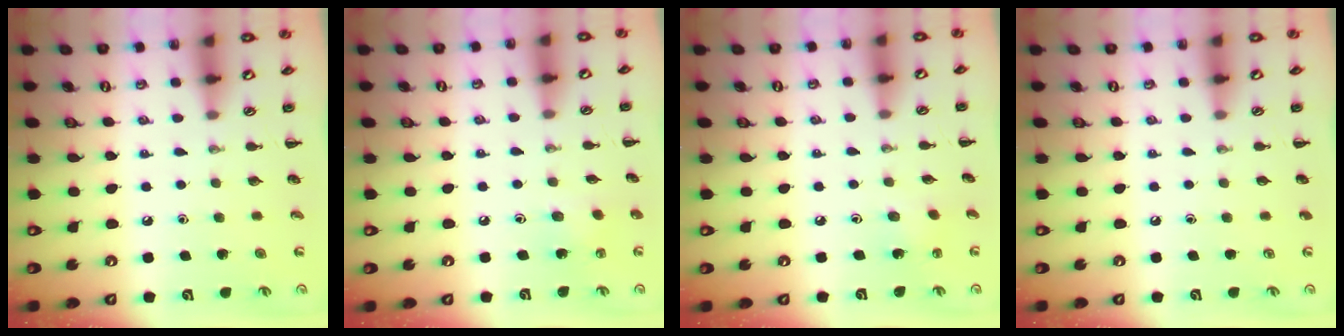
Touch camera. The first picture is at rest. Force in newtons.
{"total": 2.5, "press": 2.4, "slide": 0.8}
{"total": 1.9, "press": 1.8, "slide": 0.7}
{"total": 0.0}